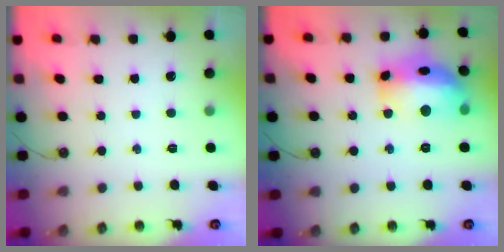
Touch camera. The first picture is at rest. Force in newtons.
{"total": 18.9, "press": 18.8, "slide": 1.6}